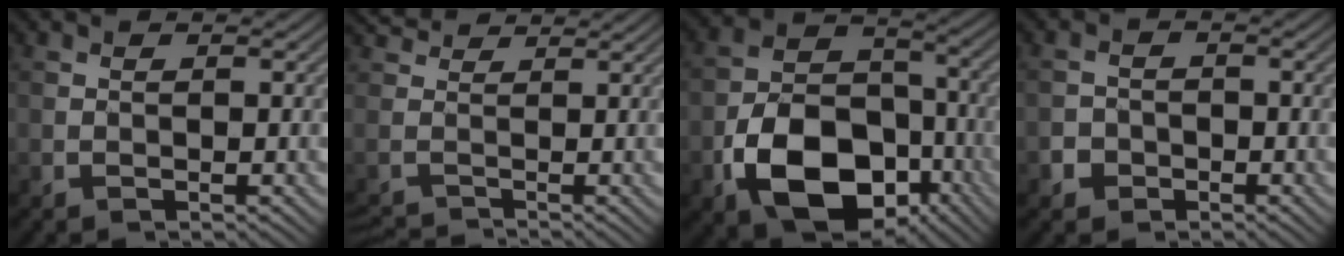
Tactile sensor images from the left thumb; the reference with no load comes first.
{"total": 2.2, "force": [0.0, 1.9, 1.2], "torque": [-0.038, -0.007, -0.014]}
{"total": 14.0, "force": [-6.0, 9.2, 8.6], "torque": [-0.177, -0.028, -0.109]}
{"total": 2.3, "force": [-1.3, 1.8, 0.5], "torque": [-0.002, 0.001, -0.028]}